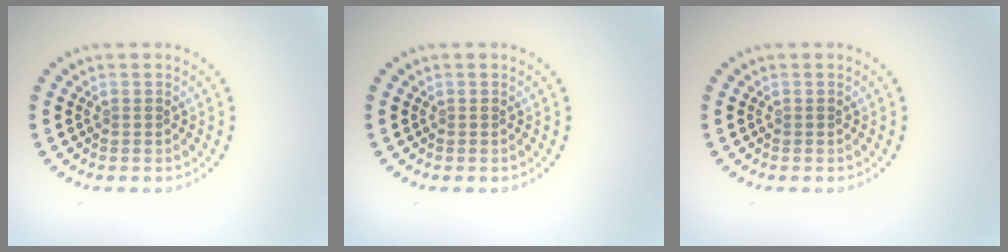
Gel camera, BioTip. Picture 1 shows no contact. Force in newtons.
{"total": 0.0}
{"total": 0.0}